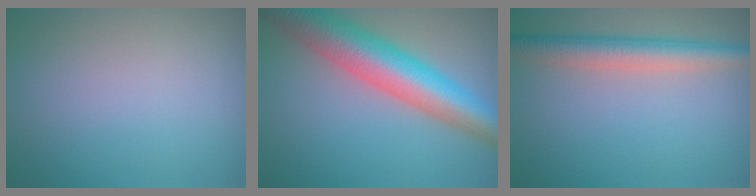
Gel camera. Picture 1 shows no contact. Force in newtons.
{"total": 8.7, "press": 8.7, "slide": 0.2}
{"total": 4.3, "press": 4.3, "slide": 0.3}